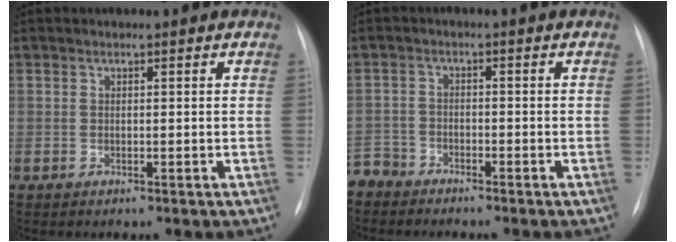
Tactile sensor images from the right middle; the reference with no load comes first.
{"total": 4.0, "force": [-3.7, 1.3, -0.6], "torque": [0.015, -0.005, -0.077]}